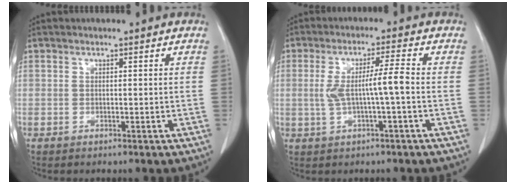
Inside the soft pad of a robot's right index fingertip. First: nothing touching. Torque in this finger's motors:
{"motor_torque": [0.37, -0.08, 0.19, 0.06]}